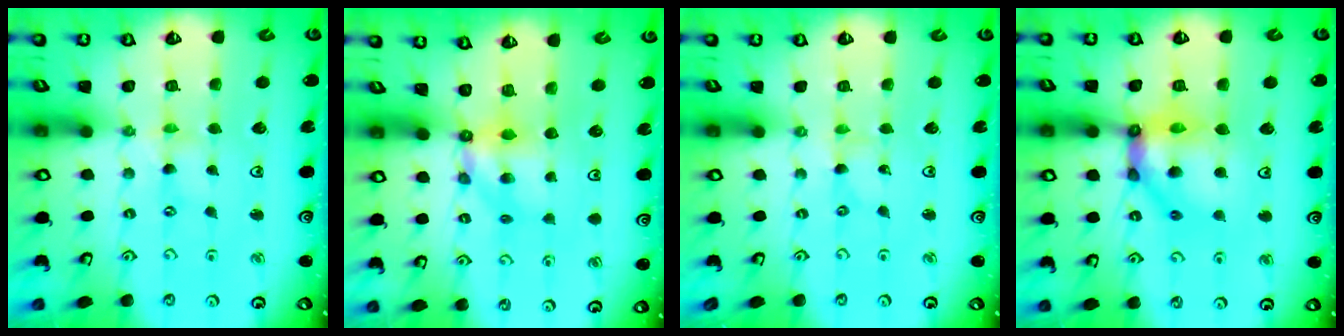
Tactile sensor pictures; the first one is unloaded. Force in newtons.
{"total": 5.6, "press": 5.6, "slide": 0.4}
{"total": 0.0}
{"total": 15.3, "press": 15.2, "slide": 1.8}